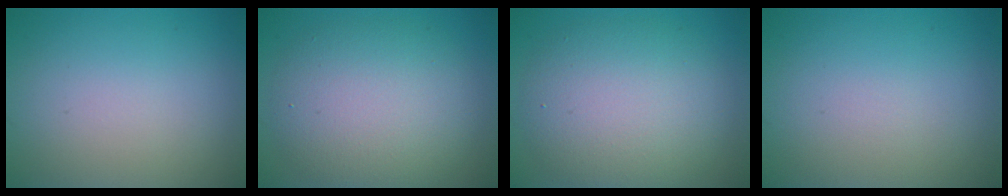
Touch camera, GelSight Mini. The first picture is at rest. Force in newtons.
{"total": 7.2, "press": 7.1, "slide": 0.5}
{"total": 7.4, "press": 7.4, "slide": 0.3}
{"total": 0.0}